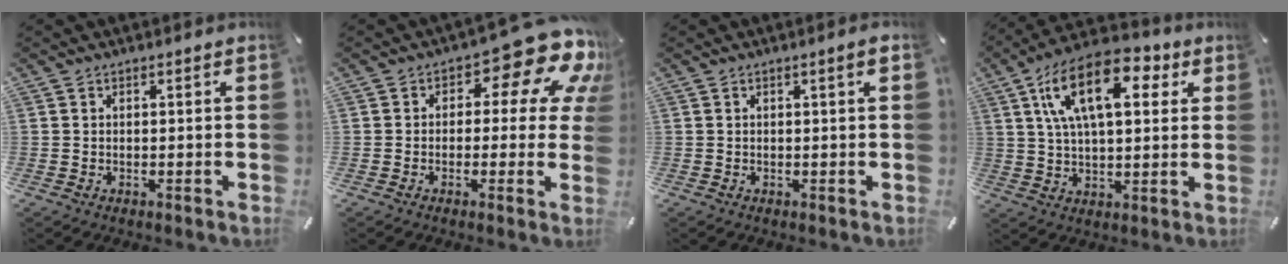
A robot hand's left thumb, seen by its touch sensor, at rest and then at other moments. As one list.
[{"total": 14.9, "force": [7.5, 6.8, 10.9], "torque": [-0.145, -0.054, 0.123]}, {"total": 1.7, "force": [0.4, 0.2, 1.7], "torque": [-0.030, 0.002, 0.006]}, {"total": 17.5, "force": [7.2, 8.7, 13.3], "torque": [-0.244, -0.010, 0.115]}]